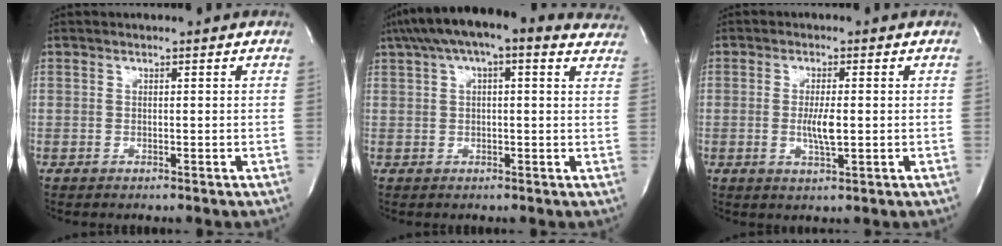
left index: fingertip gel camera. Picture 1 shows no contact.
{"total": 16.4, "force": [11.9, 4.8, 10.2], "torque": [-0.170, 0.067, 0.152]}
{"total": 3.9, "force": [-0.4, 0.7, 3.8], "torque": [-0.076, -0.006, -0.005]}